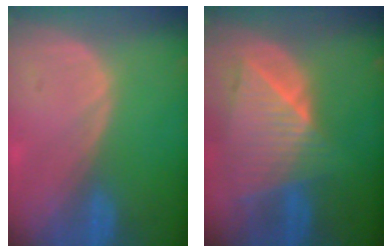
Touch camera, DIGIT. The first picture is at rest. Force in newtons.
{"total": 9.0, "press": 8.0, "slide": 4.2}